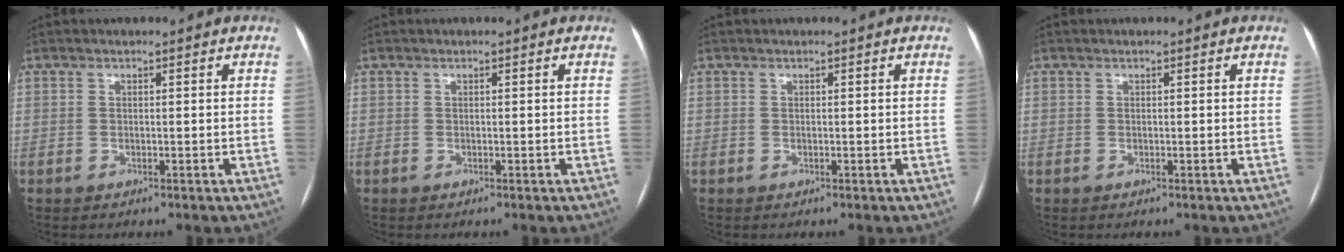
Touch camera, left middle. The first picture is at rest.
{"total": 0.0}
{"total": 0.0}
{"total": 0.0}